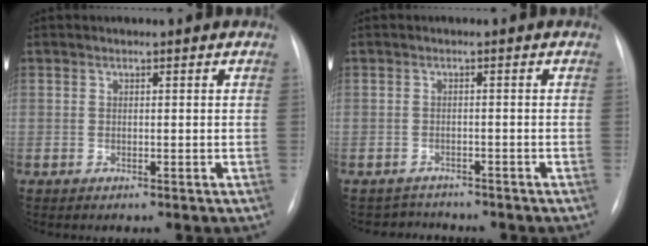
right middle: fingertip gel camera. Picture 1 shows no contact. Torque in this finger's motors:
{"motor_torque": [-0.29, -0.19, -0.06, 0.00]}